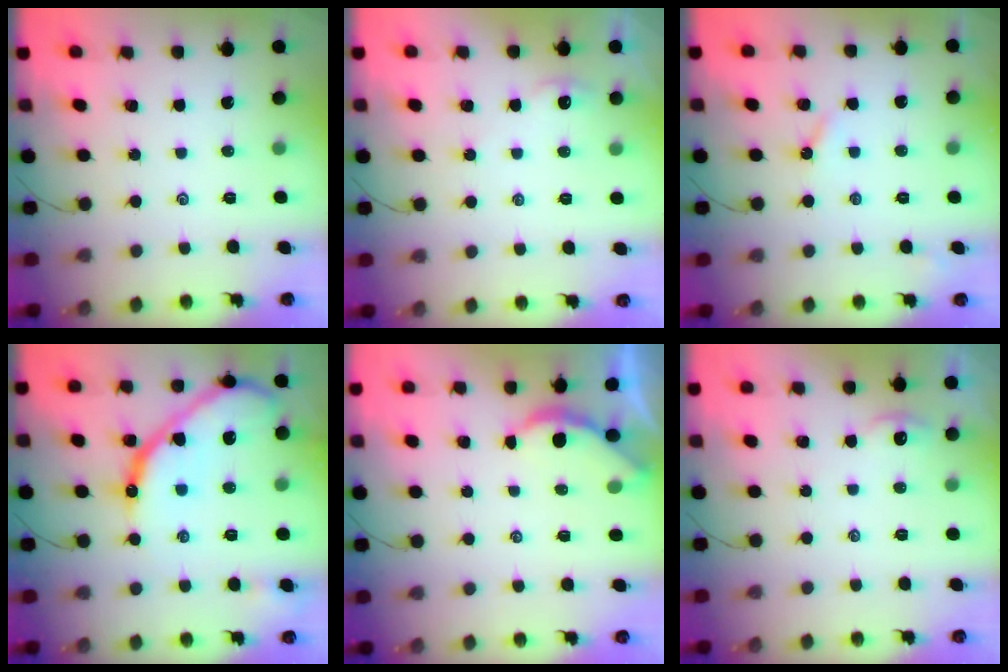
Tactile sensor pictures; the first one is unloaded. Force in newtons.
{"total": 2.6, "press": 2.6, "slide": 0.3}
{"total": 2.9, "press": 2.8, "slide": 0.3}
{"total": 19.2, "press": 19.1, "slide": 1.7}
{"total": 1.9, "press": 1.9, "slide": 0.1}
{"total": 2.4, "press": 2.3, "slide": 0.4}